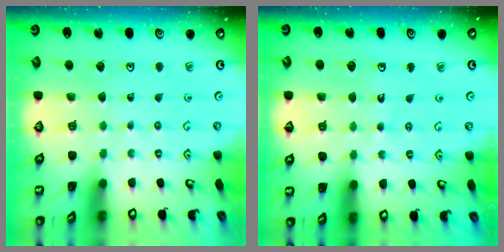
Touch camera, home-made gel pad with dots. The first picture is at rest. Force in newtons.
{"total": 5.4, "press": 5.1, "slide": 1.7}